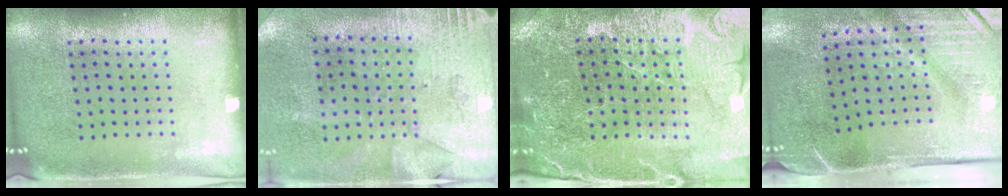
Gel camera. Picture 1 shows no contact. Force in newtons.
{"total": 2.8, "press": 2.2, "slide": 1.7}
{"total": 4.2, "press": 4.1, "slide": 0.8}
{"total": 4.9, "press": 4.0, "slide": 2.8}